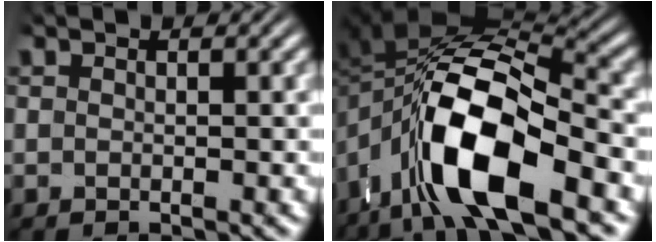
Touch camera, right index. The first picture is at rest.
{"total": 13.6, "force": [-2.4, 7.8, 10.8], "torque": [-0.207, -0.022, -0.034]}